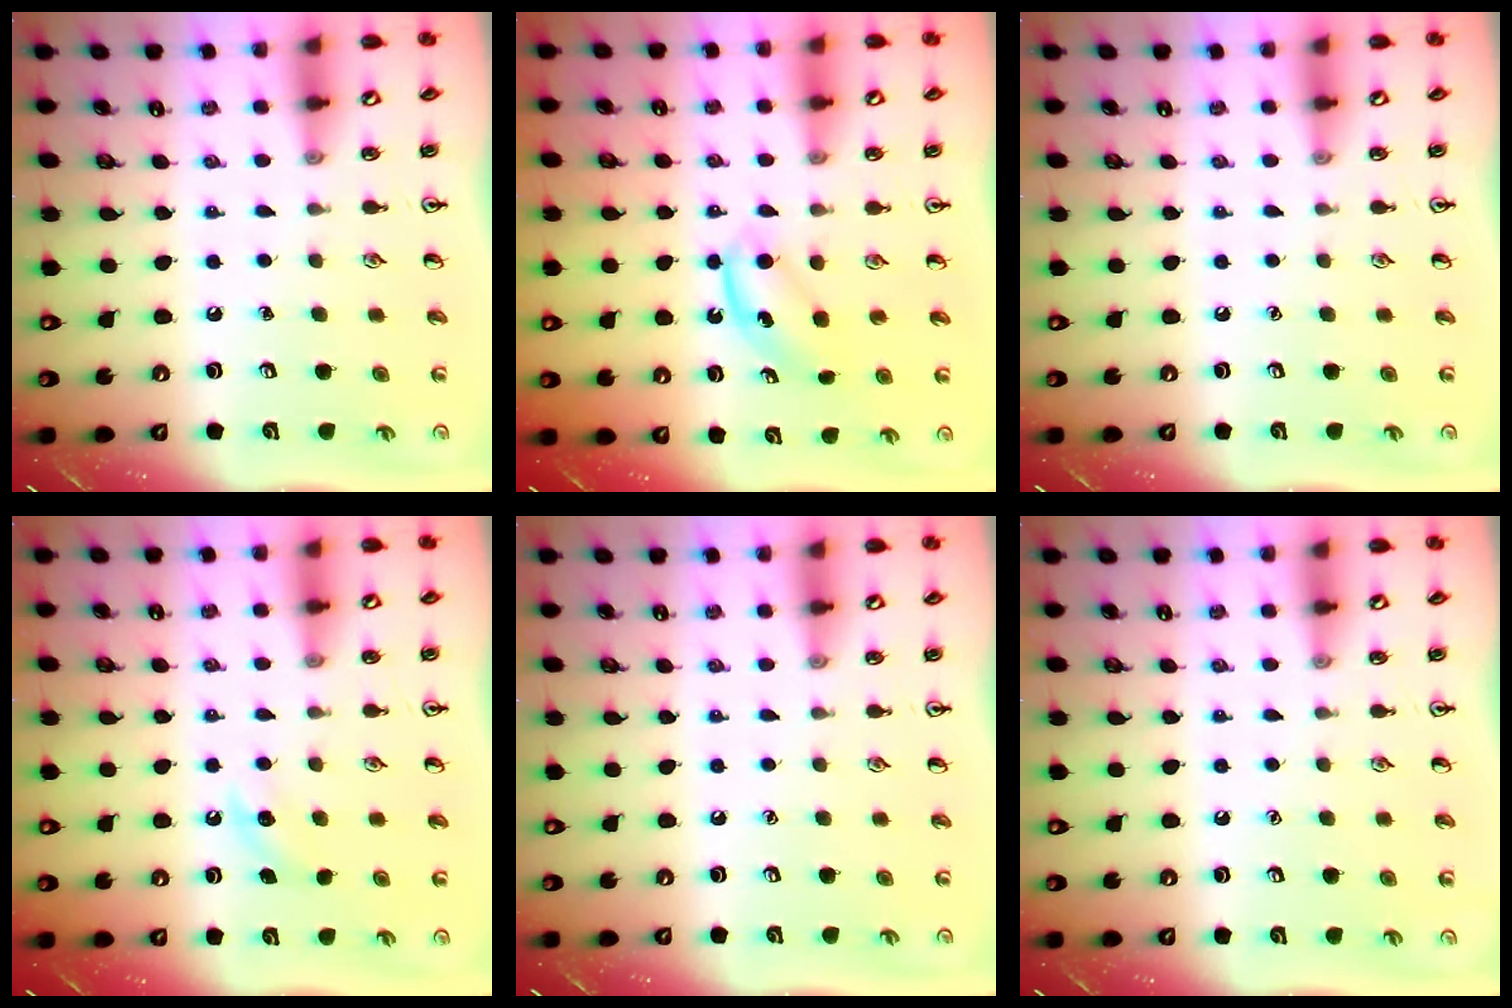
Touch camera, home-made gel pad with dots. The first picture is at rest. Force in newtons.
{"total": 5.0, "press": 4.9, "slide": 1.1}
{"total": 0.0}
{"total": 5.2, "press": 4.9, "slide": 1.8}
{"total": 0.0}
{"total": 0.0}